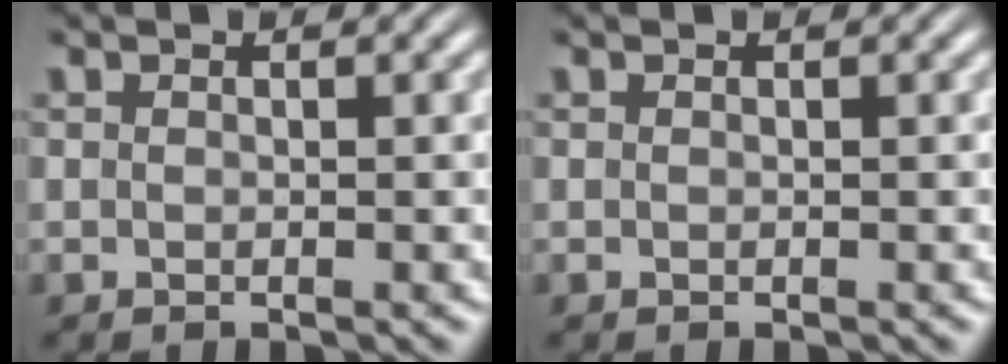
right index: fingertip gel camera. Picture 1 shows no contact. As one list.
[{"total": 0.0}]